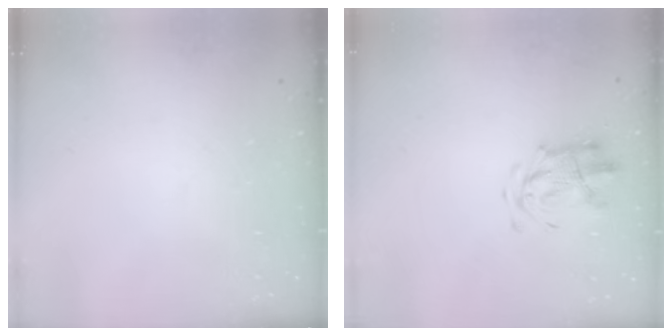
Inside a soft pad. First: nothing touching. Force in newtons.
{"total": 3.8, "press": 3.7, "slide": 0.4}